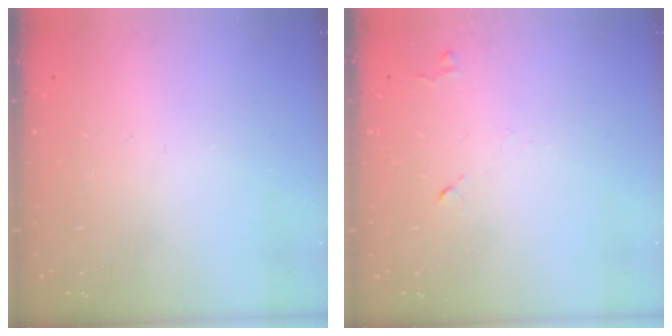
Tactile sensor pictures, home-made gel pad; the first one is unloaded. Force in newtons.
{"total": 5.6, "press": 5.5, "slide": 0.9}